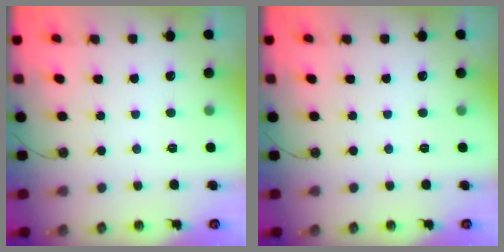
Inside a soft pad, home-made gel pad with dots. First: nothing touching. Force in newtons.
{"total": 0.0}